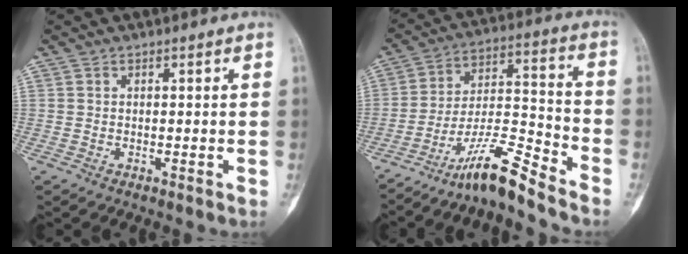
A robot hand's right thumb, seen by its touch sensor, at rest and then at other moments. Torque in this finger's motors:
{"motor_torque": [1.46, -0.29, 0.73, -1.45, 0.32]}